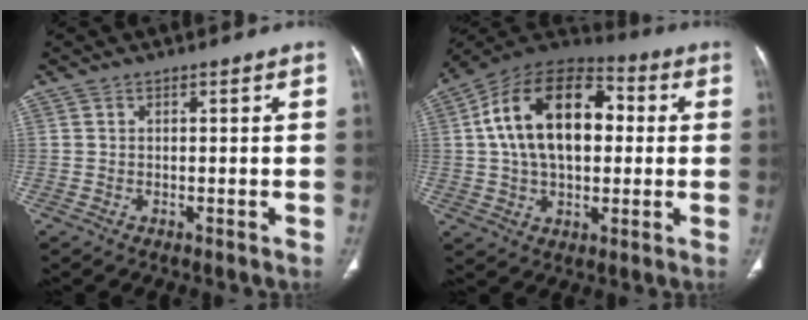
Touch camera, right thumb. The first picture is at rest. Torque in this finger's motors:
{"motor_torque": [0.37, 3.92, 1.79, 0.53, 0.60]}